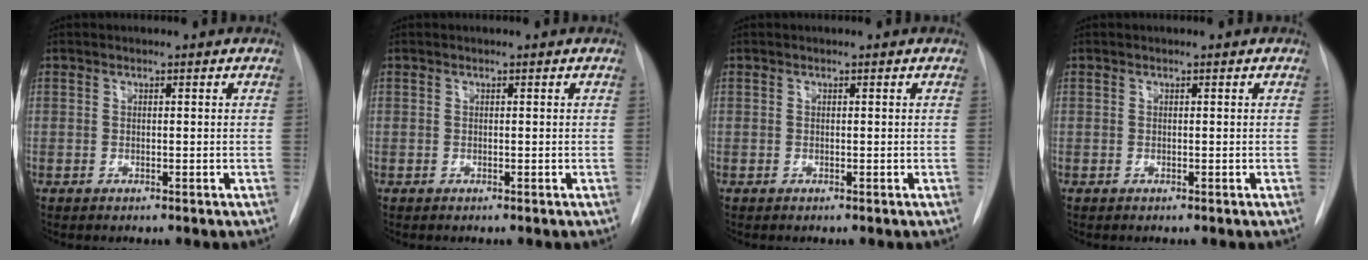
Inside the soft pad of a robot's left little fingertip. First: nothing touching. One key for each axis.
{"total": 0.0}
{"total": 0.0}
{"total": 0.0}